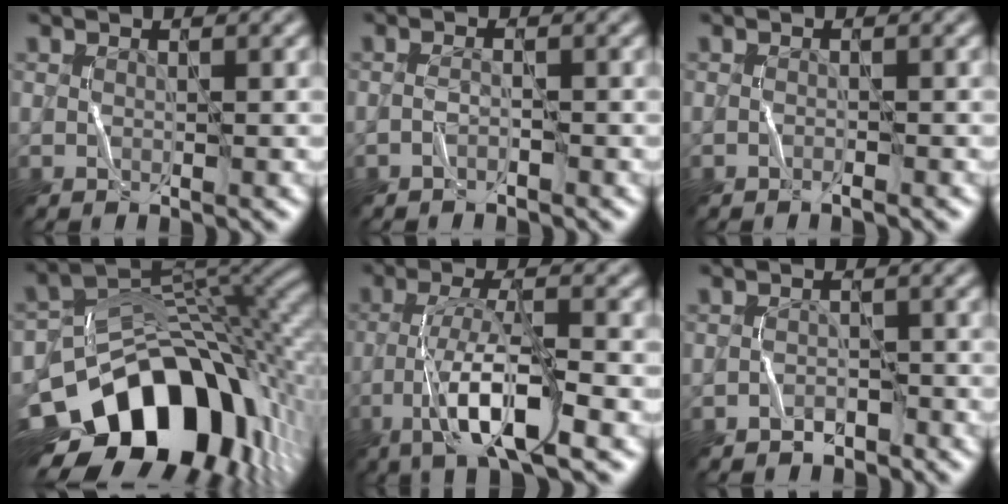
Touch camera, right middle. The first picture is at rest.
{"total": 0.6, "force": [-0.6, 0.1, 0.2], "torque": [-0.006, 0.009, -0.012]}
{"total": 0.8, "force": [-0.6, 0.2, 0.4], "torque": [-0.001, 0.008, -0.014]}
{"total": 16.7, "force": [-7.8, 10.4, 10.5], "torque": [-0.163, 0.007, -0.120]}
{"total": 7.4, "force": [-3.7, 1.5, 6.3], "torque": [-0.109, 0.012, -0.075]}
{"total": 1.1, "force": [-0.9, 0.5, -0.2], "torque": [0.006, 0.012, -0.017]}